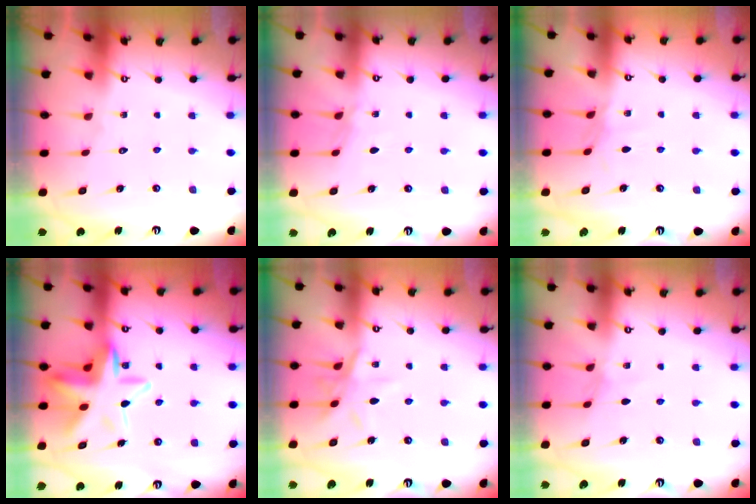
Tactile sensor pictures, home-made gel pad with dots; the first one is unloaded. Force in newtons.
{"total": 3.5, "press": 3.5, "slide": 0.5}
{"total": 1.7, "press": 1.6, "slide": 0.4}
{"total": 14.5, "press": 14.3, "slide": 2.5}
{"total": 9.1, "press": 9.1, "slide": 0.7}
{"total": 2.1, "press": 2.1, "slide": 0.3}